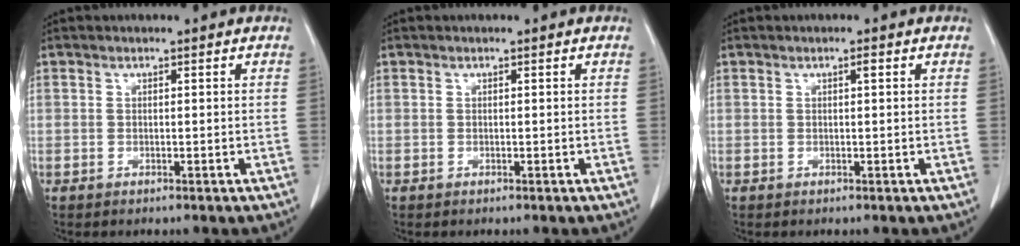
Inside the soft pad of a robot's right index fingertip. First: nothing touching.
{"total": 0.0}
{"total": 0.7, "force": [0.2, 0.1, 0.6], "torque": [-0.012, 0.001, 0.004]}